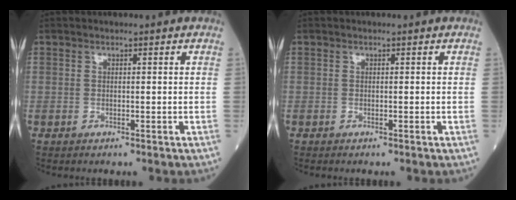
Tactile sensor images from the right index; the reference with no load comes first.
{"total": 0.0}